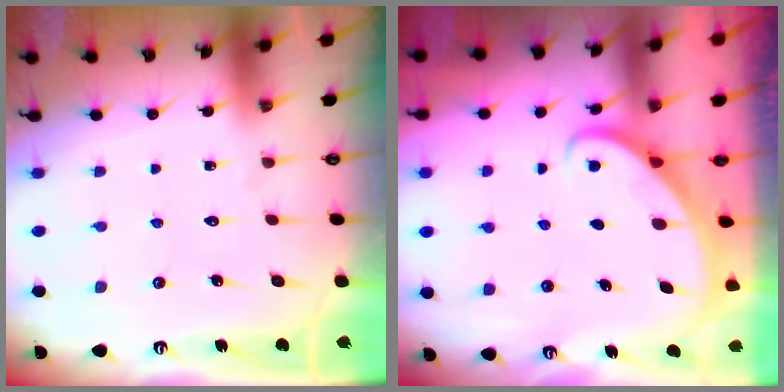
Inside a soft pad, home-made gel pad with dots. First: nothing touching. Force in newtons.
{"total": 2.6, "press": 2.6, "slide": 0.2}